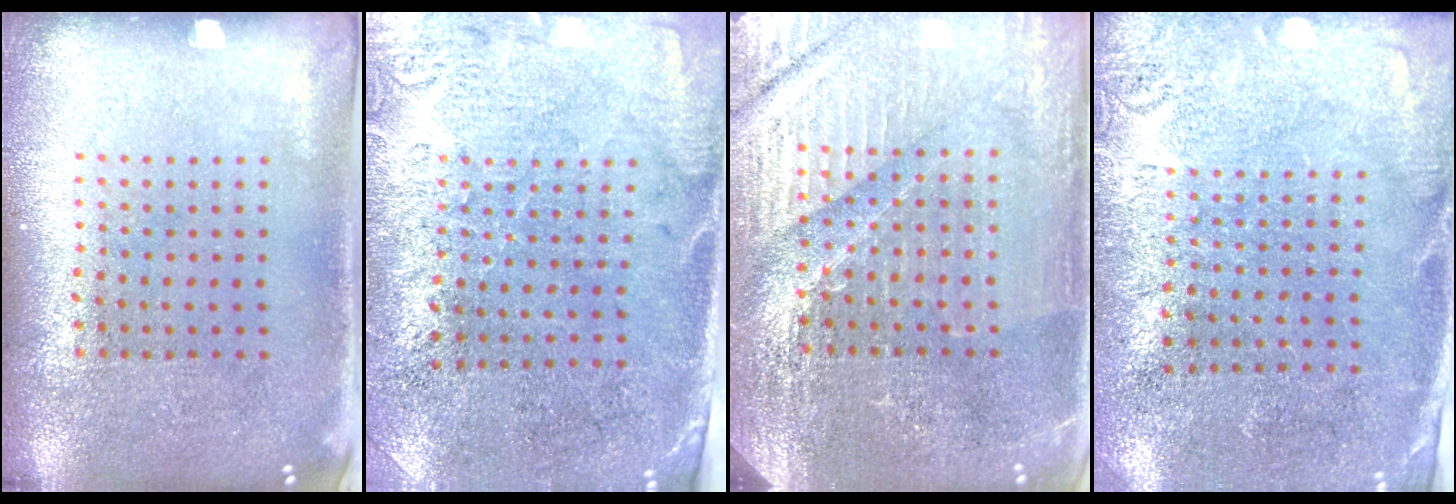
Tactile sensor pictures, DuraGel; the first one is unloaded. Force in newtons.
{"total": 2.7, "press": 2.4, "slide": 1.2}
{"total": 4.6, "press": 4.4, "slide": 1.4}
{"total": 2.7, "press": 2.4, "slide": 1.1}